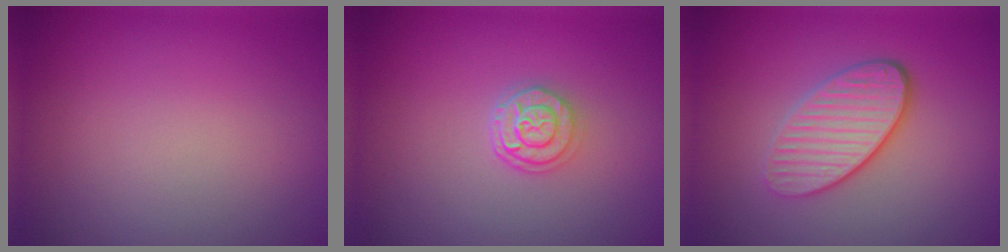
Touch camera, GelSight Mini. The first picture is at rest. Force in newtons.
{"total": 2.7, "press": 2.2, "slide": 1.6}
{"total": 4.0, "press": 3.3, "slide": 2.4}